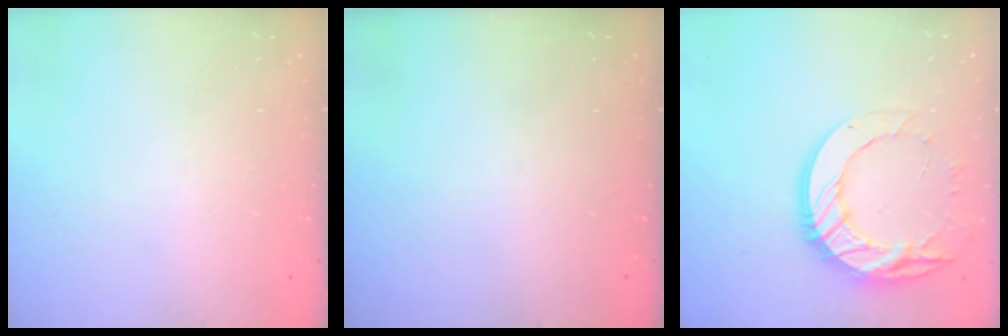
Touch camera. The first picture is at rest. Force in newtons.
{"total": 0.0}
{"total": 17.2, "press": 17.1, "slide": 1.3}